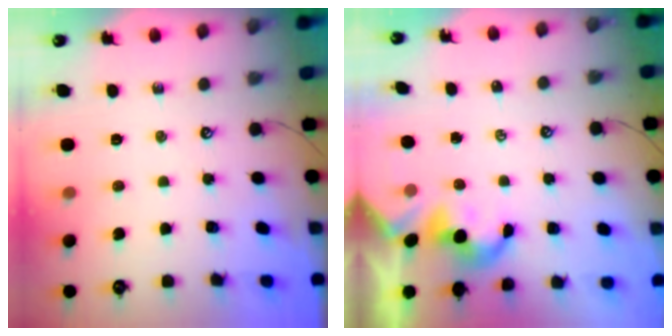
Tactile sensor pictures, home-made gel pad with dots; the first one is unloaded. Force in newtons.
{"total": 2.0, "press": 1.9, "slide": 0.4}